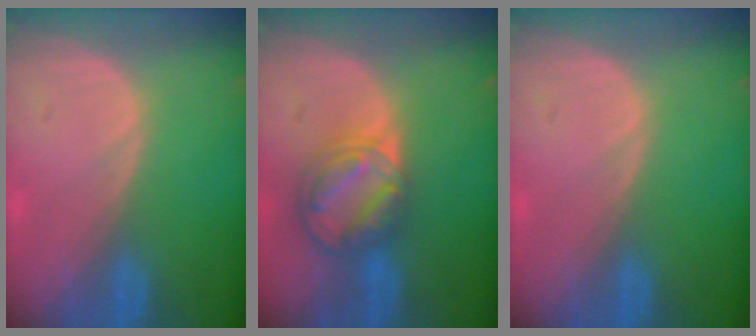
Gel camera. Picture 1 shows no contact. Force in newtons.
{"total": 8.3, "press": 7.0, "slide": 4.4}
{"total": 0.0}